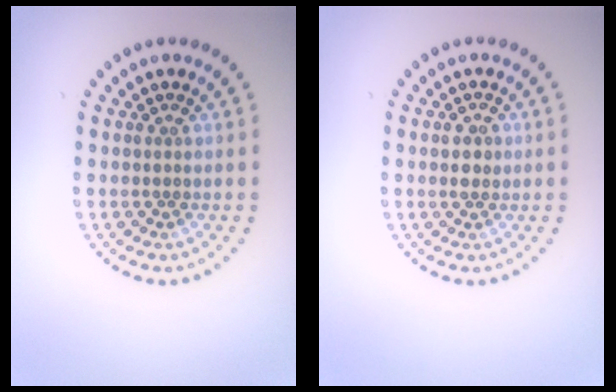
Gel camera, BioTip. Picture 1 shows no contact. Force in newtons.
{"total": 1.4, "press": 1.3, "slide": 0.1}